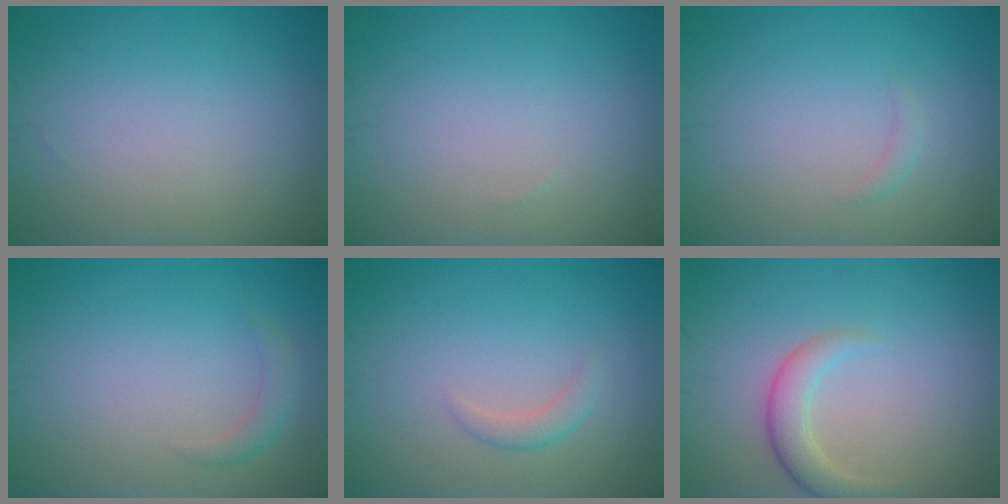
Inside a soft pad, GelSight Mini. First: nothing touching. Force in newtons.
{"total": 0.0}
{"total": 0.7, "press": 0.7, "slide": 0.0}
{"total": 1.3, "press": 1.3, "slide": 0.1}
{"total": 1.3, "press": 1.3, "slide": 0.1}
{"total": 2.8, "press": 2.8, "slide": 0.1}